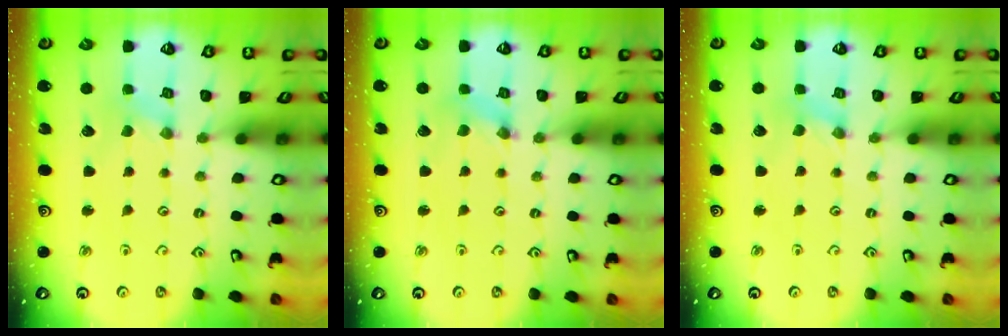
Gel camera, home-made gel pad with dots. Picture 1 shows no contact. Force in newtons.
{"total": 0.8, "press": 0.7, "slide": 0.3}
{"total": 0.0}